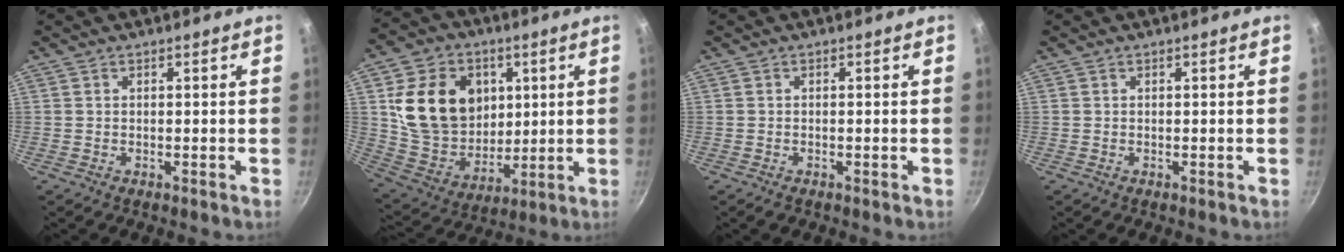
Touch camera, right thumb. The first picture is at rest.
{"total": 19.7, "force": [4.6, 15.7, 10.9], "torque": [-0.165, -0.005, 0.099]}
{"total": 1.1, "force": [-0.6, 0.6, 0.7], "torque": [-0.014, 0.005, -0.010]}
{"total": 0.0}